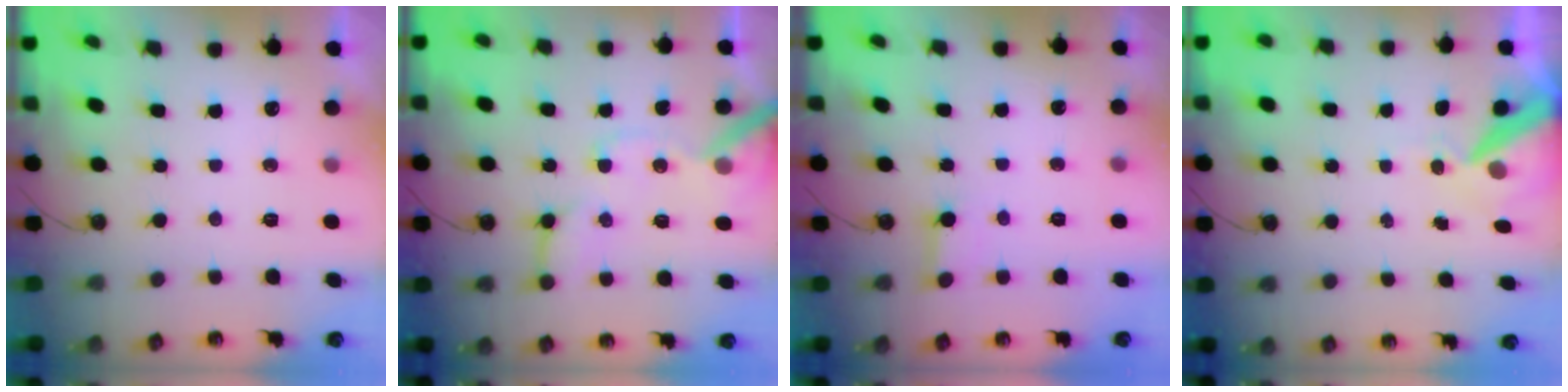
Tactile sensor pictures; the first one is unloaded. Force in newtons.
{"total": 13.2, "press": 13.1, "slide": 1.9}
{"total": 2.4, "press": 2.4, "slide": 0.1}
{"total": 10.0, "press": 9.9, "slide": 1.4}